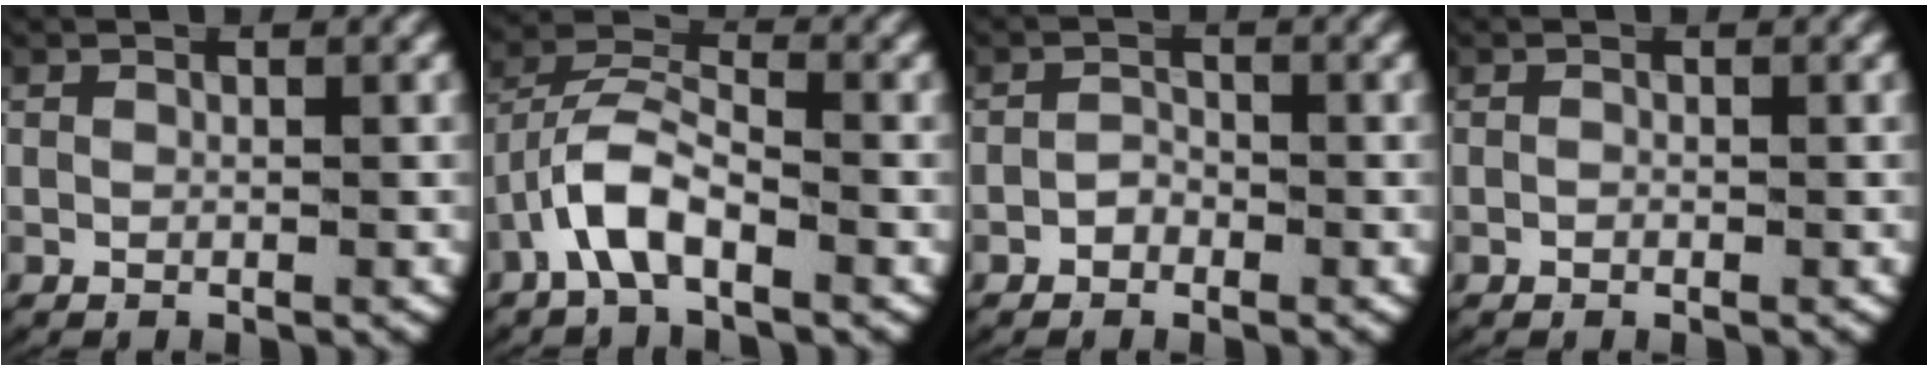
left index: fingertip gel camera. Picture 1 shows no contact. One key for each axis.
{"total": 4.0, "fx": -1.0, "fy": 2.5, "fz": 2.9, "tx": -0.068, "ty": -0.004, "tz": -0.027}
{"total": 1.4, "fx": -0.9, "fy": 1.1, "fz": 0.2, "tx": -0.007, "ty": -0.006, "tz": -0.015}
{"total": 0.0}